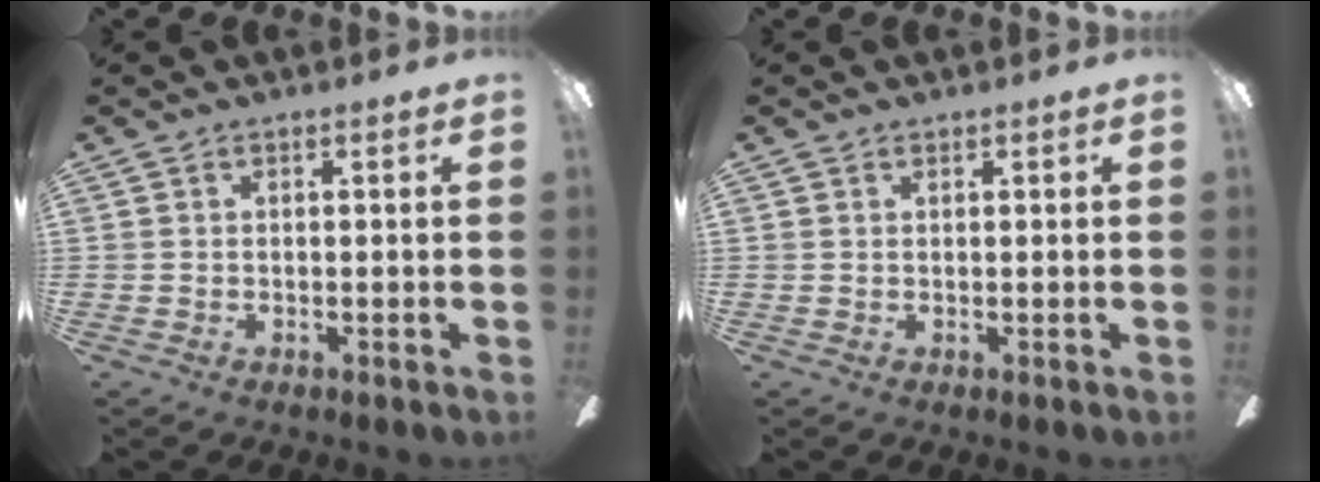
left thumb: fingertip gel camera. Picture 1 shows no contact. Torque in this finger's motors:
{"motor_torque": [-0.27, -0.19, -0.25, 0.44, 0.01]}